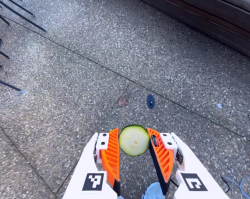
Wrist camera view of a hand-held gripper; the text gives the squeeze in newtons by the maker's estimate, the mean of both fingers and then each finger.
{"total": 7.1, "left": 6.9, "right": 7.3}